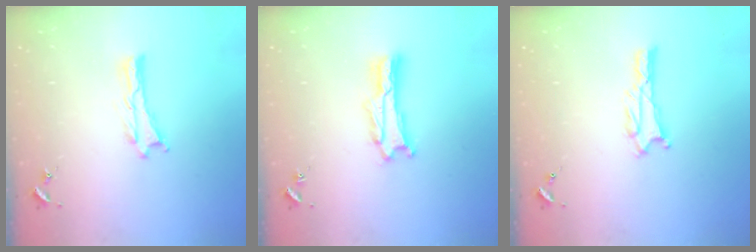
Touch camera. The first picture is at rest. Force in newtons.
{"total": 1.4, "press": 1.3, "slide": 0.2}
{"total": 2.0, "press": 2.0, "slide": 0.3}